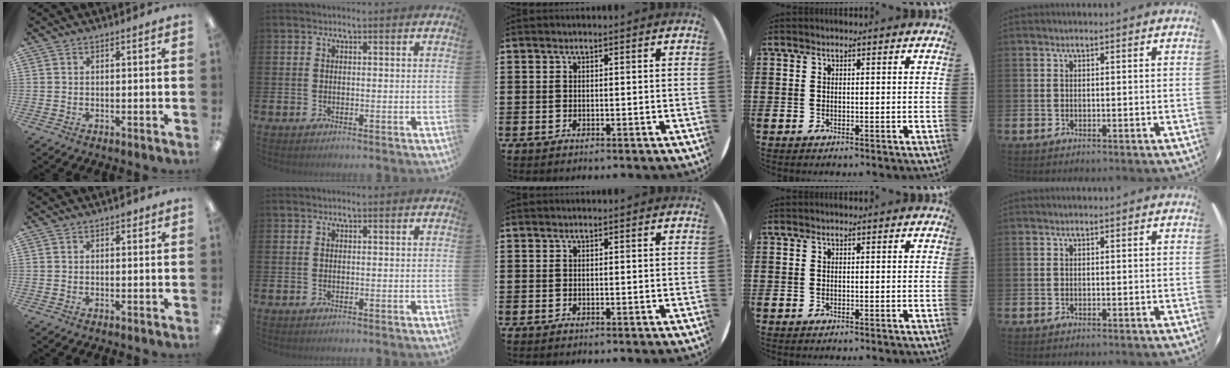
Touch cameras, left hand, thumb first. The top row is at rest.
{"thumb": {"total": 0.8, "force": [0.5, 0.5, 0.4], "torque": [0.000, 0.000, 0.007]}}